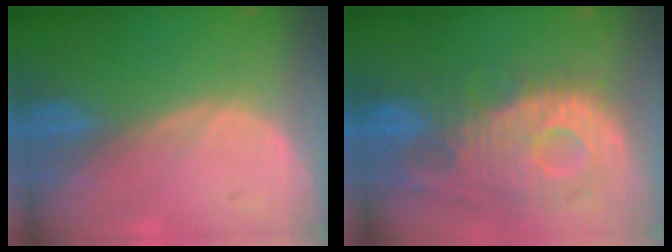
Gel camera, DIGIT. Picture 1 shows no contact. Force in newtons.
{"total": 11.8, "press": 10.6, "slide": 5.1}